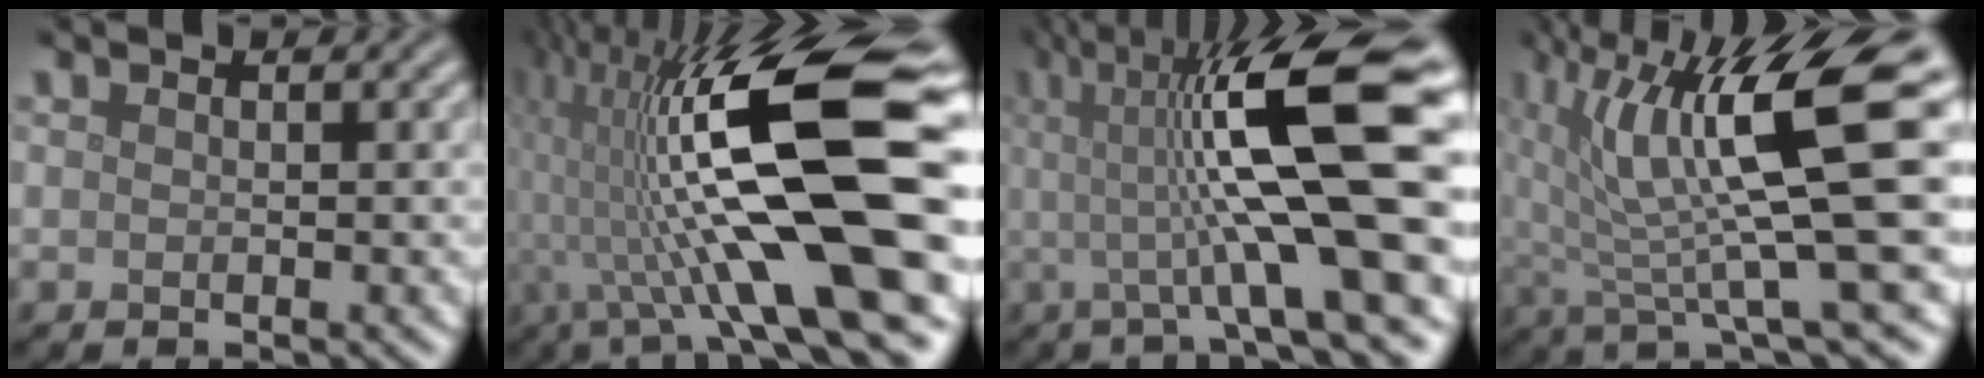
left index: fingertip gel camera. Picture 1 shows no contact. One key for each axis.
{"total": 17.2, "fx": 0.3, "fy": 4.8, "fz": 16.5, "tx": -0.283, "ty": 0.021, "tz": -0.001}
{"total": 14.5, "fx": 1.4, "fy": 3.3, "fz": 14.1, "tx": -0.204, "ty": 0.020, "tz": 0.013}
{"total": 12.5, "fx": 3.4, "fy": 2.5, "fz": 11.7, "tx": -0.194, "ty": 0.008, "tz": 0.062}